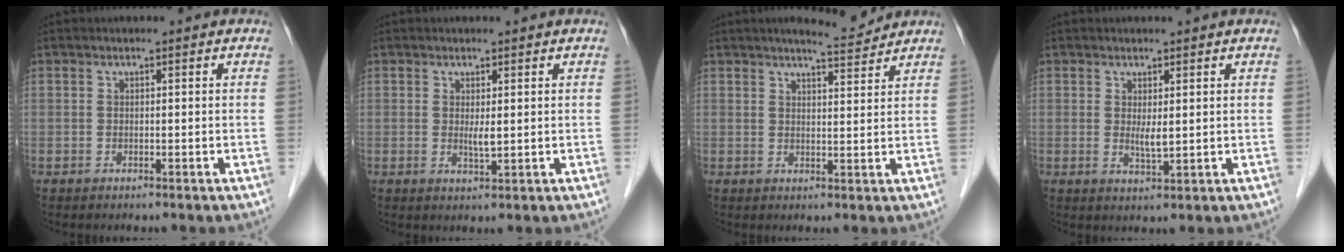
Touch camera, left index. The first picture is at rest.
{"total": 1.6, "force": [0.0, 0.2, 1.6], "torque": [-0.033, -0.009, 0.006]}
{"total": 4.2, "force": [4.0, 0.1, 1.3], "torque": [-0.025, -0.007, 0.061]}
{"total": 2.1, "force": [0.2, 0.3, 2.0], "torque": [-0.042, -0.010, 0.011]}